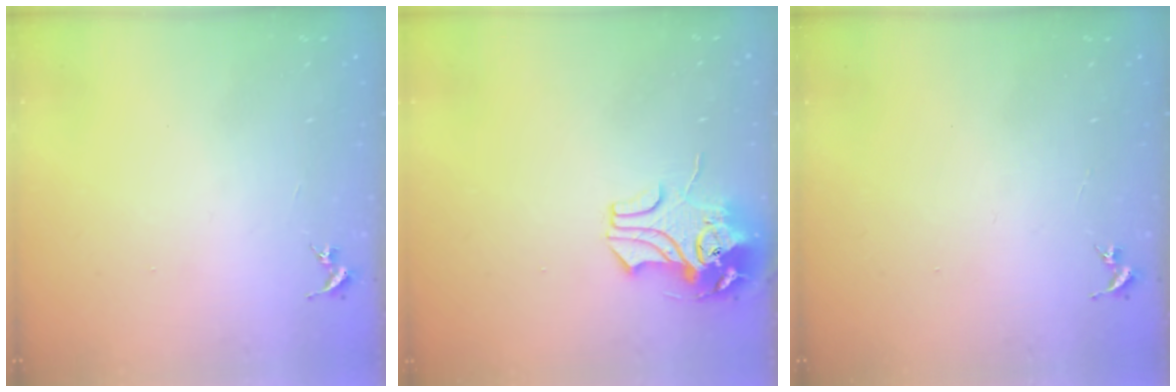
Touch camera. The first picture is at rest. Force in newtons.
{"total": 9.6, "press": 9.5, "slide": 1.4}
{"total": 0.0}